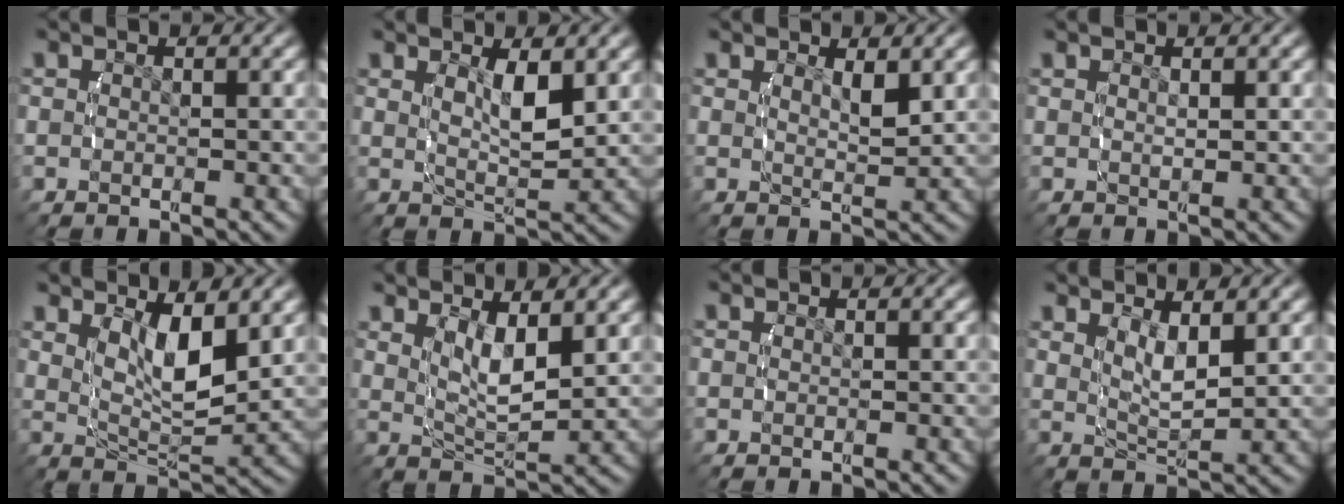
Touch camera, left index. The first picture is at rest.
{"total": 3.4, "force": [1.2, 0.6, 3.1], "torque": [-0.055, -0.014, 0.028]}
{"total": 1.8, "force": [1.3, -0.3, 1.2], "torque": [-0.018, -0.015, 0.028]}
{"total": 0.9, "force": [0.5, -0.2, 0.8], "torque": [-0.007, -0.006, 0.017]}
{"total": 4.9, "force": [2.2, 1.1, 4.2], "torque": [-0.070, -0.016, 0.045]}
{"total": 4.2, "force": [1.8, 1.1, 3.6], "torque": [-0.065, -0.018, 0.039]}
{"total": 0.0}
{"total": 3.4, "force": [1.6, 0.6, 2.9], "torque": [-0.049, -0.013, 0.036]}